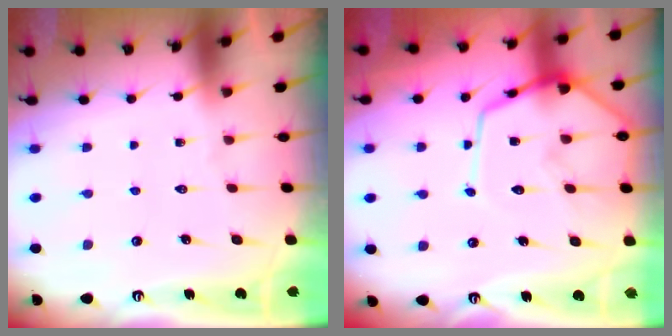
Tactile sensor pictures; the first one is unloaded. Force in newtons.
{"total": 13.2, "press": 13.1, "slide": 1.2}